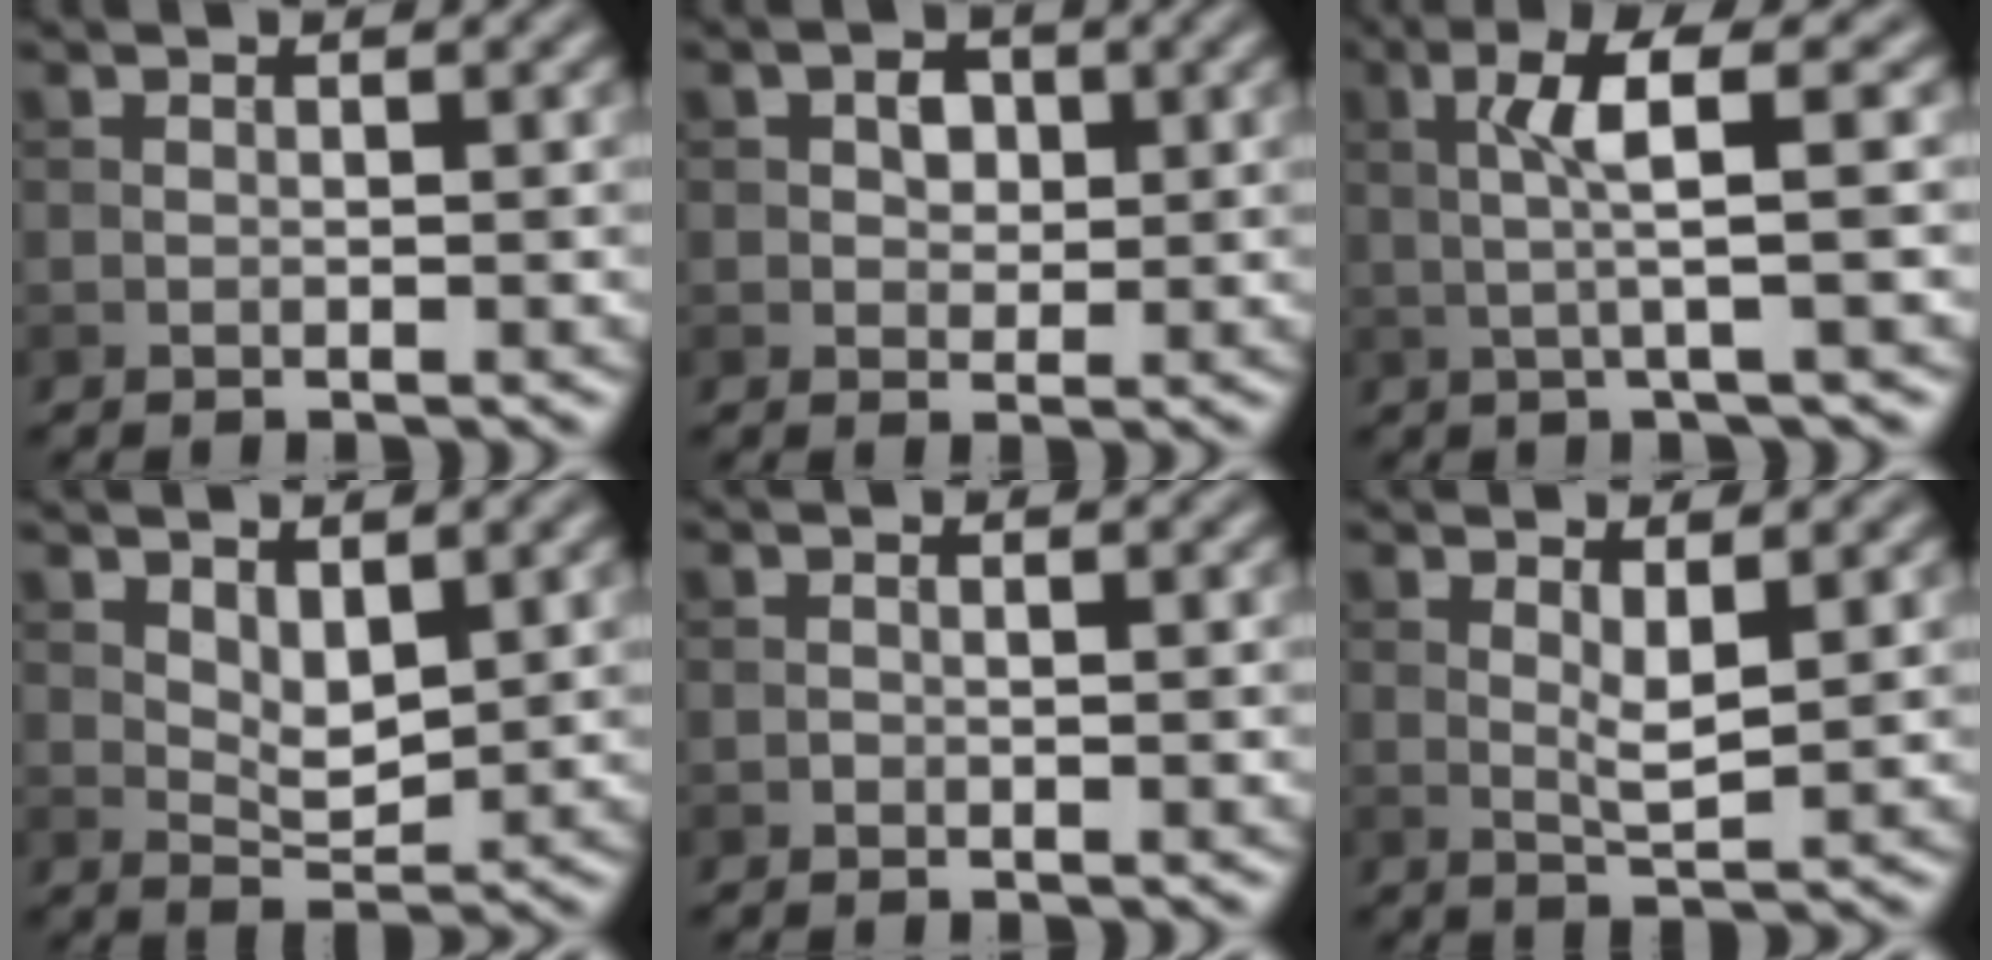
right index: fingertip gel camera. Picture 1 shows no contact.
{"total": 2.4, "force": [0.5, 1.8, 1.4], "torque": [-0.021, 0.000, 0.004]}
{"total": 4.4, "force": [0.5, 0.4, 4.4], "torque": [-0.080, 0.010, 0.009]}
{"total": 2.8, "force": [1.4, 1.3, 2.0], "torque": [-0.040, -0.006, 0.030]}
{"total": 0.0}
{"total": 2.1, "force": [1.0, 0.4, 1.8], "torque": [-0.034, -0.006, 0.019]}